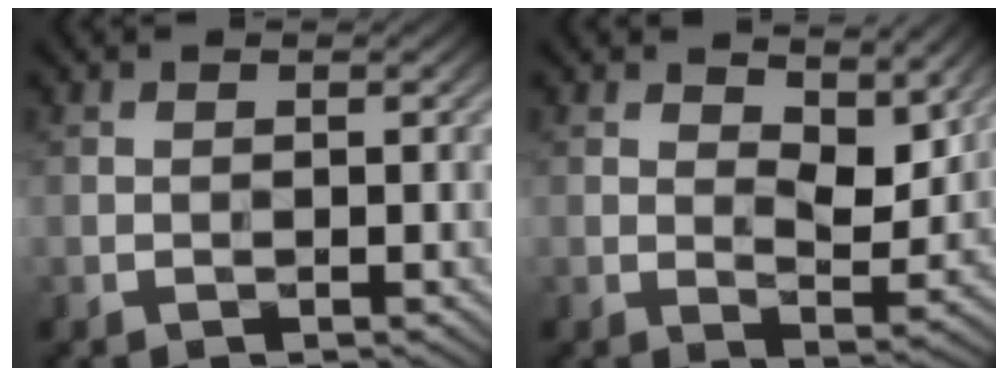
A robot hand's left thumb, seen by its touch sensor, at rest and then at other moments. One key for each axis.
{"total": 6.7, "fx": 4.0, "fy": 3.0, "fz": 4.5, "tx": -0.077, "ty": -0.009, "tz": 0.065}